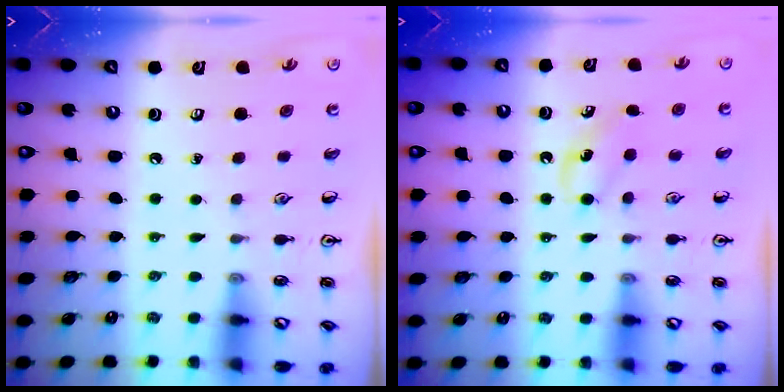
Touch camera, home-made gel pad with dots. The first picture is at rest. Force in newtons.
{"total": 4.5, "press": 4.3, "slide": 1.4}